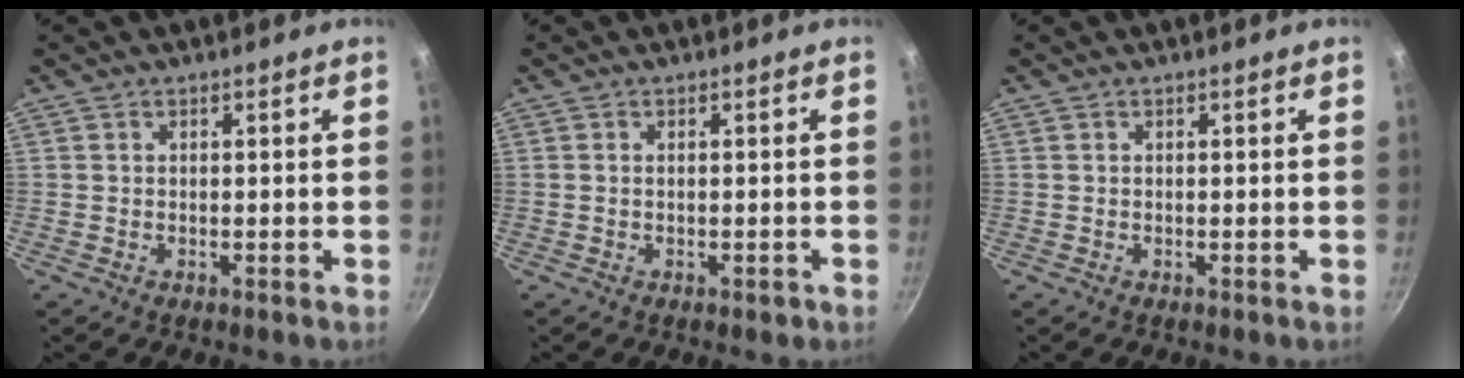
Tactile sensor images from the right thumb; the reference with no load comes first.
{"total": 1.1, "force": [-0.5, 0.5, 0.9], "torque": [-0.014, 0.003, -0.008]}
{"total": 0.0}